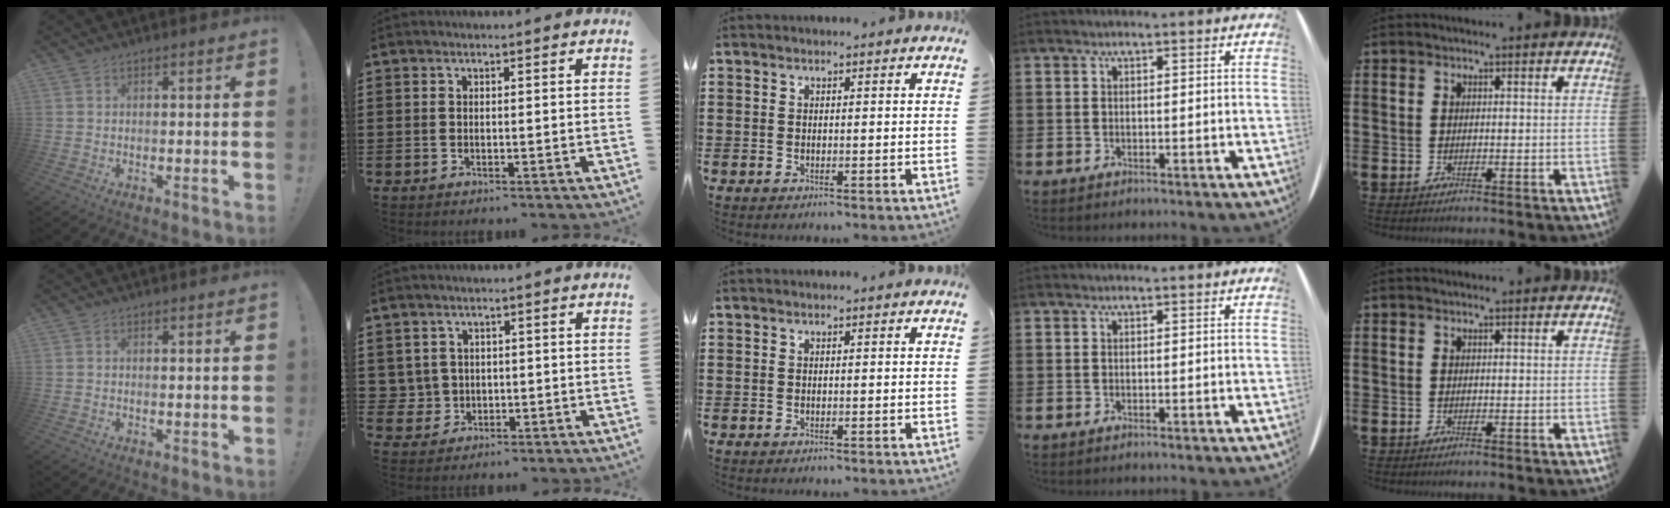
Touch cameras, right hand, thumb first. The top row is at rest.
{"thumb": {"total": 0.5, "force": [0.1, -0.2, 0.5], "torque": [-0.001, -0.003, 0.000]}, "index": {"total": 2.6, "force": [0.0, 2.6, 0.2], "torque": [-0.019, 0.008, -0.001]}}